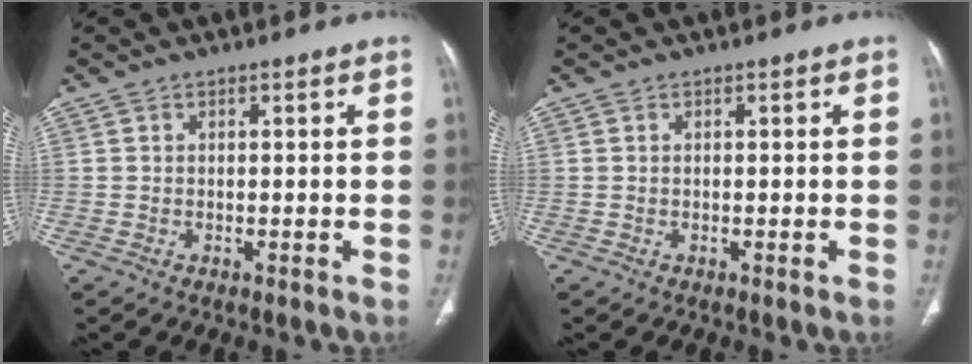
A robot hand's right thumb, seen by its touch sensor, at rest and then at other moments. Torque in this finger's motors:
{"motor_torque": [-0.05, 0.10, 0.39, -0.14, -0.03]}